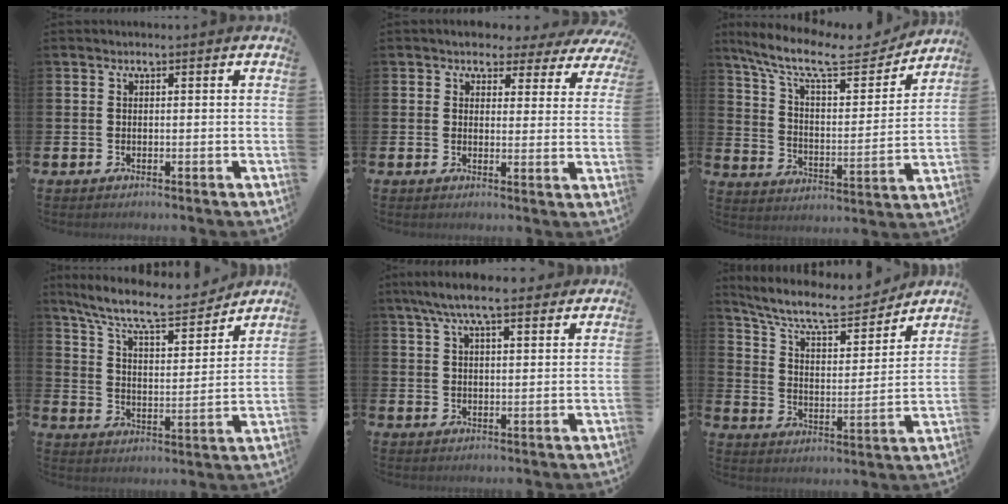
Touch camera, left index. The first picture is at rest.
{"total": 3.2, "force": [2.5, 1.8, 0.6], "torque": [-0.012, -0.020, 0.037]}
{"total": 11.9, "force": [10.1, 3.1, 5.3], "torque": [-0.133, -0.060, 0.172]}
{"total": 10.1, "force": [9.1, 1.9, 3.9], "torque": [-0.111, -0.057, 0.157]}
{"total": 7.1, "force": [6.1, 1.4, 3.4], "torque": [-0.075, -0.015, 0.109]}
{"total": 9.7, "force": [8.7, 2.5, 3.5], "torque": [-0.096, -0.058, 0.148]}